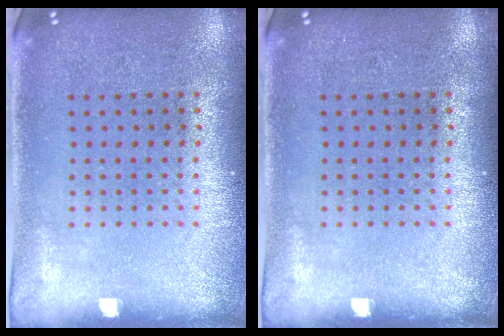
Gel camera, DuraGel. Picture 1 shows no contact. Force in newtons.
{"total": 0.0}